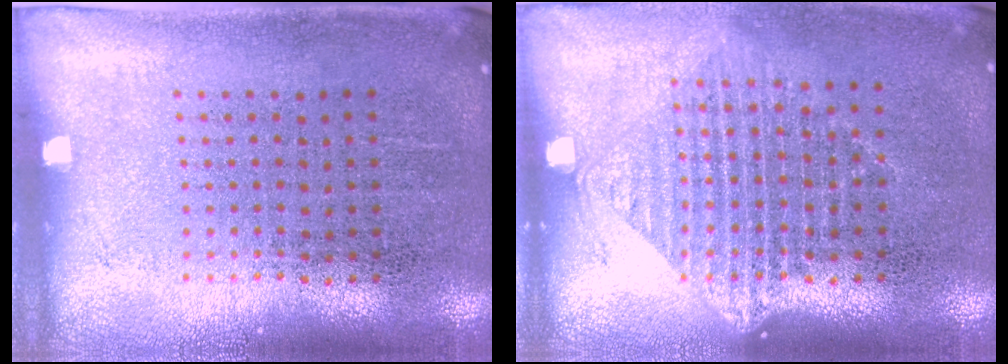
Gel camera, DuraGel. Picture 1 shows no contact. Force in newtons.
{"total": 1.3, "press": 1.1, "slide": 0.6}